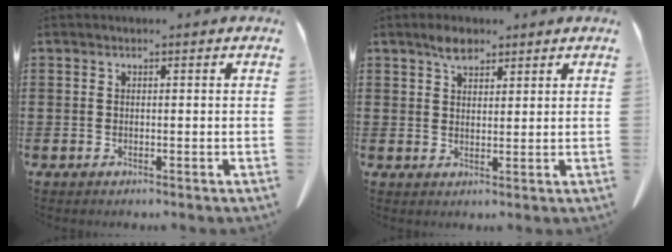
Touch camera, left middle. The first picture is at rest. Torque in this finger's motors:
{"motor_torque": [0.01, 0.00, 0.07, 0.02]}